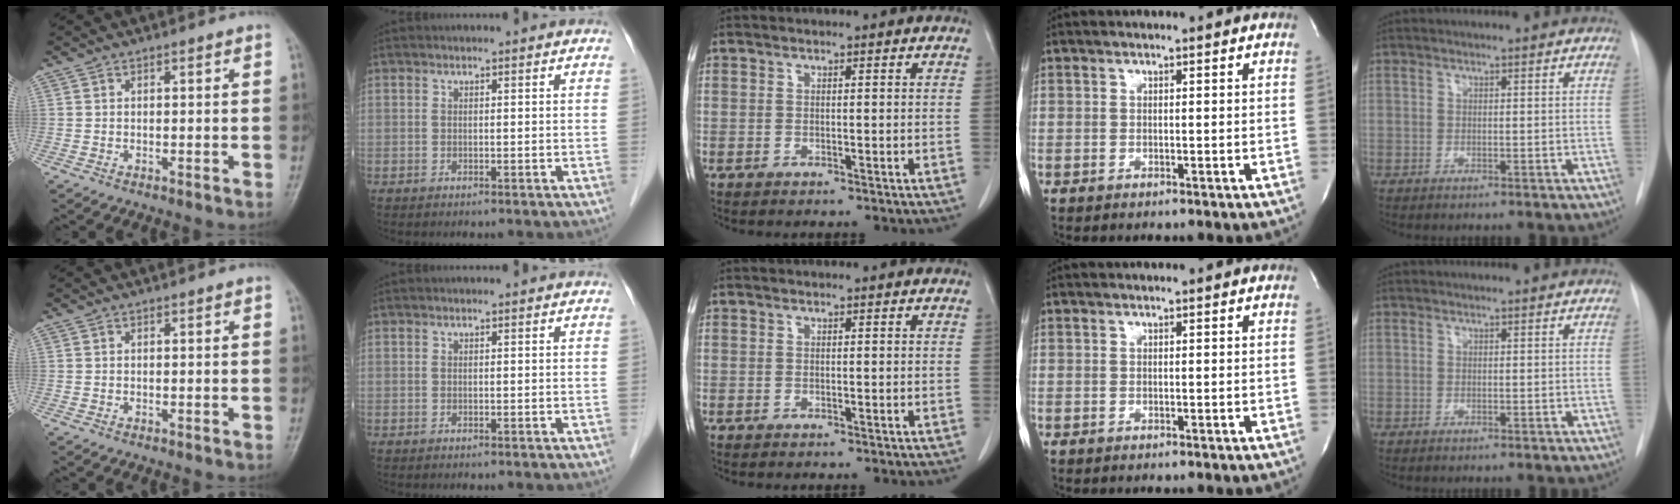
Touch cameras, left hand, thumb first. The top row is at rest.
{}